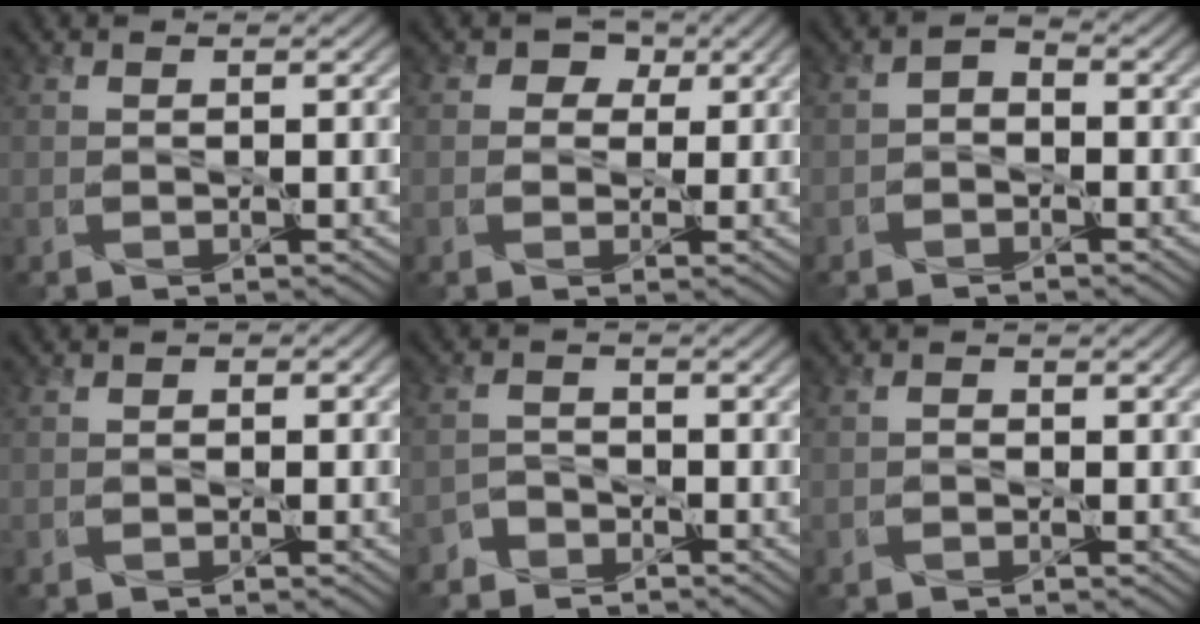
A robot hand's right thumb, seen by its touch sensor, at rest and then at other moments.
{"total": 3.5, "force": [1.2, 2.9, 1.4], "torque": [-0.015, 0.001, -0.003]}
{"total": 2.0, "force": [-1.1, 1.3, 0.9], "torque": [-0.017, 0.004, -0.028]}
{"total": 0.8, "force": [-0.3, 0.7, 0.2], "torque": [0.001, -0.006, -0.010]}
{"total": 2.7, "force": [-2.4, 1.3, -0.1], "torque": [0.010, 0.004, -0.056]}
{"total": 0.6, "force": [-0.4, 0.4, 0.2], "torque": [-0.003, -0.001, -0.010]}